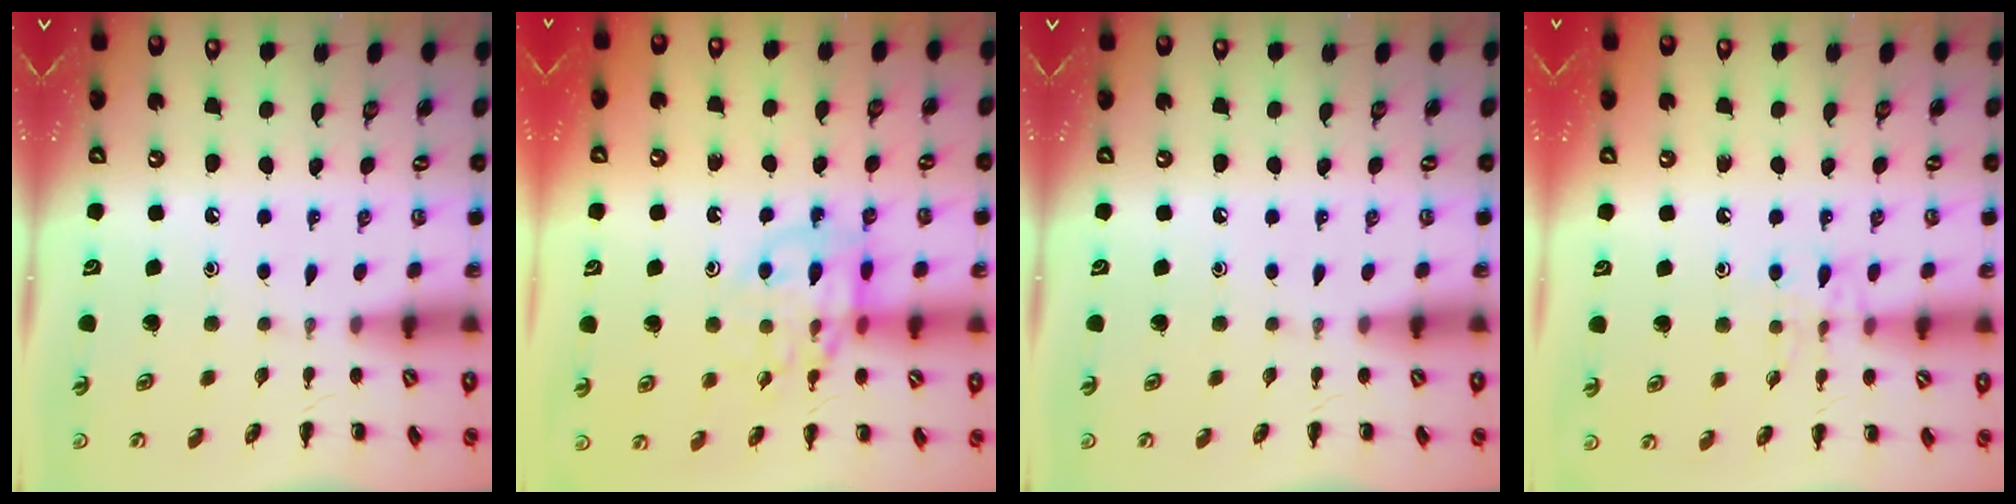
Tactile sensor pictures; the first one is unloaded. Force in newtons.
{"total": 13.1, "press": 13.0, "slide": 1.8}
{"total": 0.0}
{"total": 7.9, "press": 7.8, "slide": 1.2}